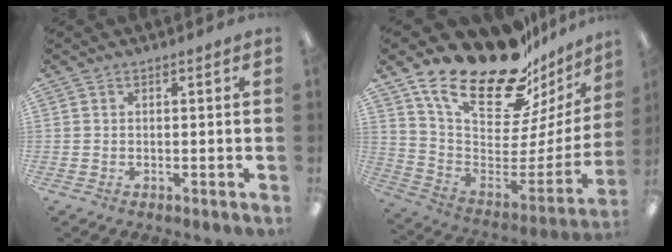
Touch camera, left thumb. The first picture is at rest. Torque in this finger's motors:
{"motor_torque": [1.20, 1.15, 1.13, -1.64, 0.40]}